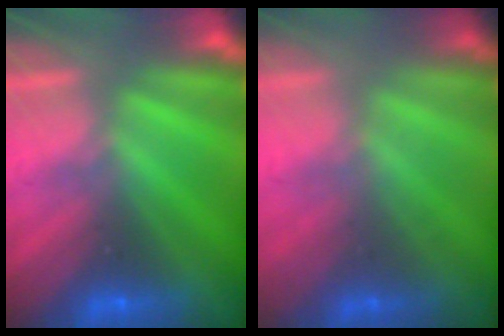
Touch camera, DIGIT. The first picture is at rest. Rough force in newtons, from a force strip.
{"total": 1.5}